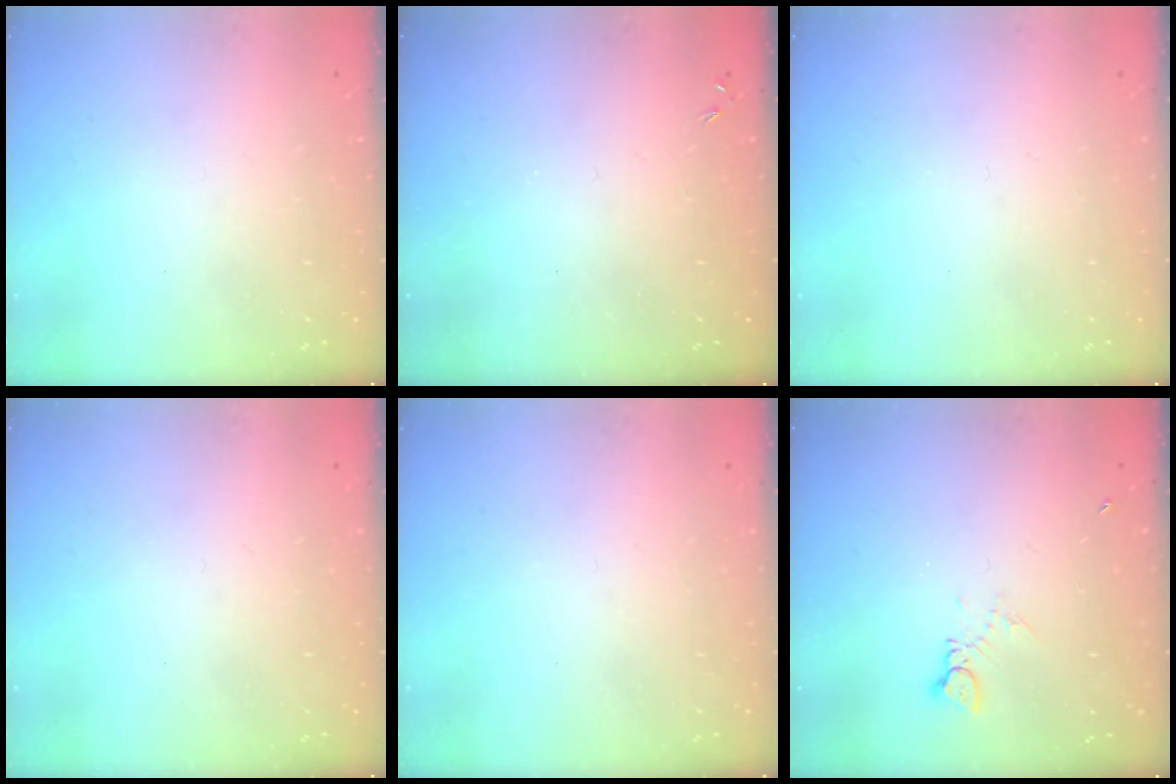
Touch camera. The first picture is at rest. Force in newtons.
{"total": 0.0}
{"total": 0.0}
{"total": 0.0}
{"total": 0.0}
{"total": 2.4, "press": 2.3, "slide": 0.3}